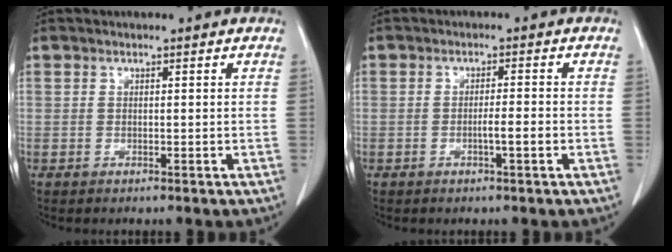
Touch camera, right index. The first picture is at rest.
{"total": 2.6, "force": [-0.8, 0.0, 2.4], "torque": [-0.042, -0.001, -0.015]}